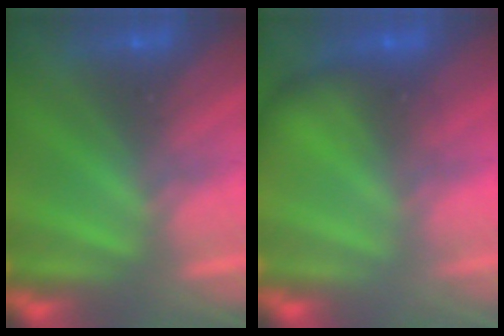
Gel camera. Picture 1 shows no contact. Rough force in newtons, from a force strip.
{"total": 1.9}